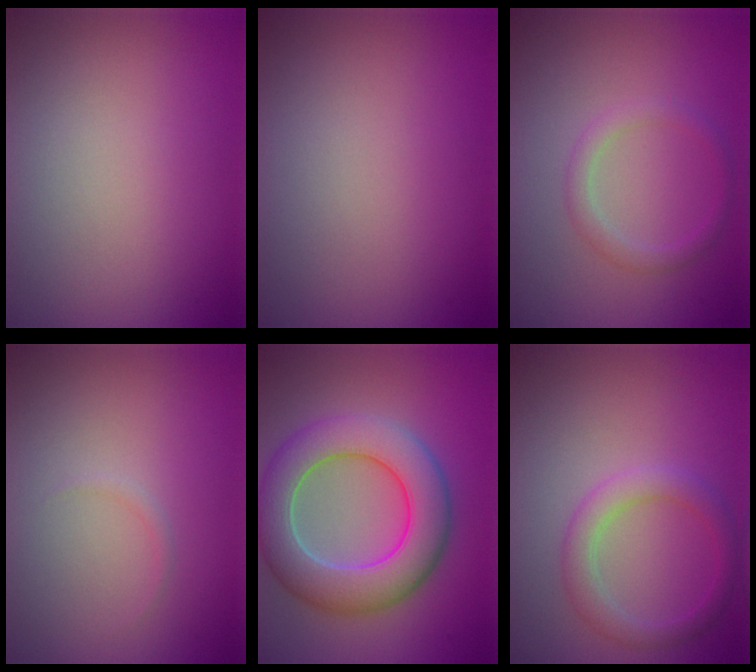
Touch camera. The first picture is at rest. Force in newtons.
{"total": 0.0}
{"total": 1.7, "press": 1.7, "slide": 0.0}
{"total": 0.5, "press": 0.5, "slide": 0.0}
{"total": 8.4, "press": 8.4, "slide": 0.5}
{"total": 2.7, "press": 2.7, "slide": 0.2}